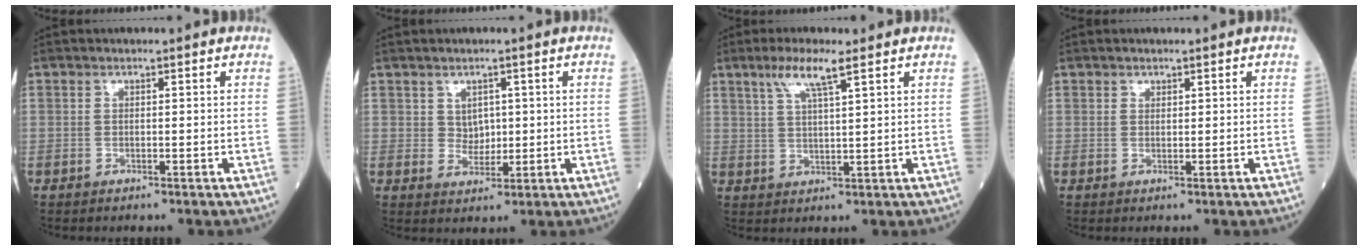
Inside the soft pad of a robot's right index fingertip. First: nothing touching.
{"total": 3.1, "force": [0.7, 2.5, 1.8], "torque": [-0.021, 0.000, 0.015]}
{"total": 5.5, "force": [3.4, 0.1, 4.4], "torque": [-0.090, 0.002, 0.066]}
{"total": 0.6, "force": [0.4, 0.3, 0.1], "torque": [0.002, -0.004, 0.004]}